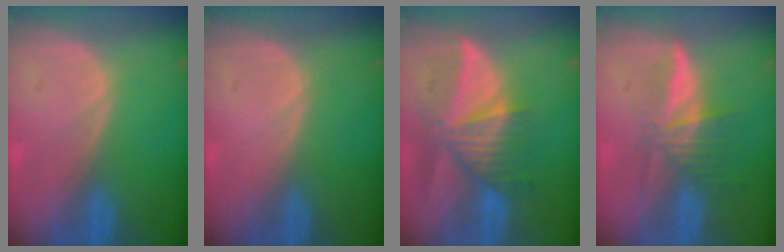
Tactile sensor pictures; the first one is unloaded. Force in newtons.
{"total": 0.0}
{"total": 9.1, "press": 8.3, "slide": 3.8}
{"total": 5.8, "press": 5.3, "slide": 2.5}